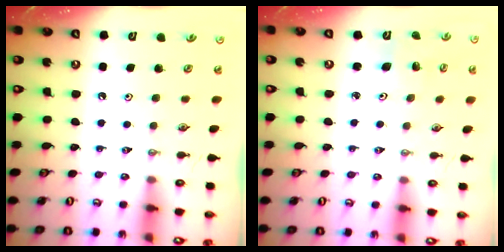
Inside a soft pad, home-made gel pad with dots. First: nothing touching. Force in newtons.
{"total": 2.4, "press": 2.4, "slide": 0.1}